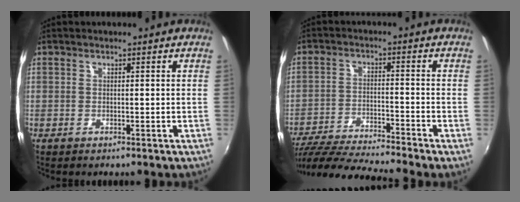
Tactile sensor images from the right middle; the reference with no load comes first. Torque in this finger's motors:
{"motor_torque": [1.03, -1.11, 0.30, 0.13]}